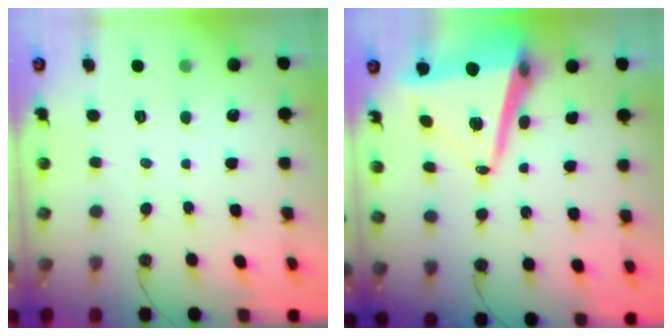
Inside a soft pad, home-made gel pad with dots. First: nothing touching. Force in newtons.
{"total": 14.7, "press": 14.2, "slide": 3.9}